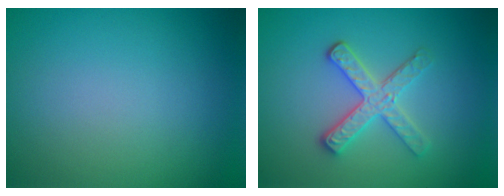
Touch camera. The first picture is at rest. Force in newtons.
{"total": 3.4, "press": 3.0, "slide": 1.6}